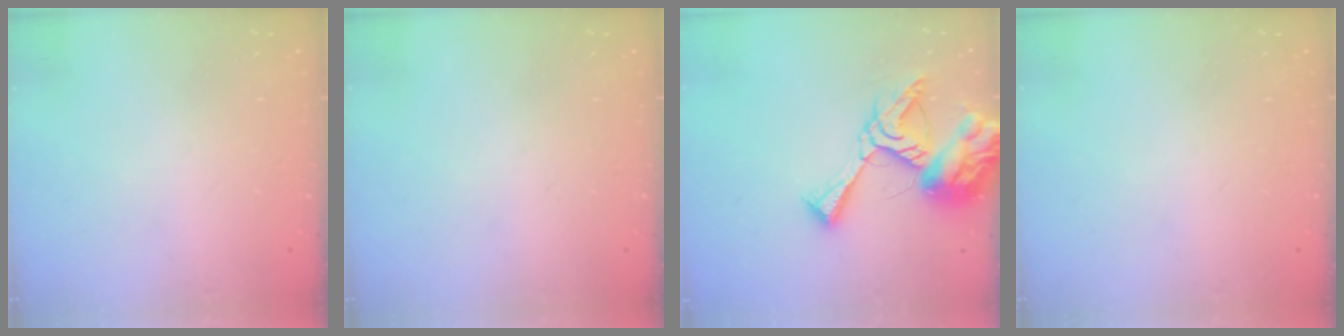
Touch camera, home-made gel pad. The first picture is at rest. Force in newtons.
{"total": 0.0}
{"total": 15.0, "press": 14.9, "slide": 1.6}
{"total": 0.0}